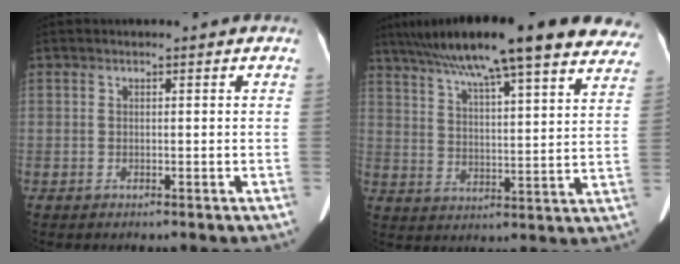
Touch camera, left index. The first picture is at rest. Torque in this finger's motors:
{"motor_torque": [0.42, -1.26, 1.05, 0.21]}